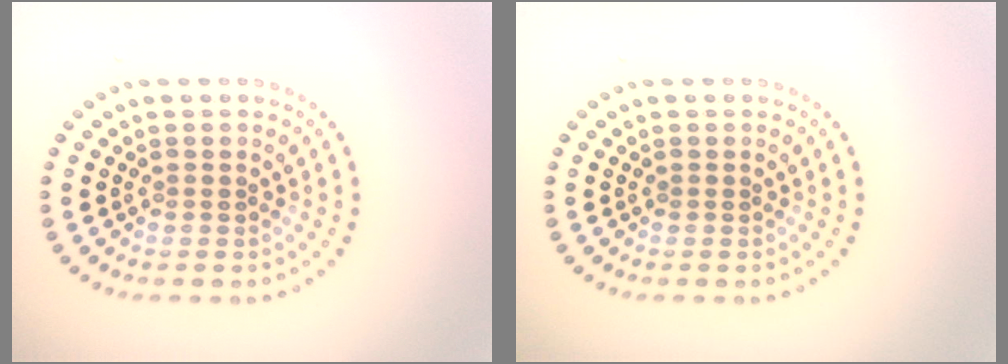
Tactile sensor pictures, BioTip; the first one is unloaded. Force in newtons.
{"total": 0.0}